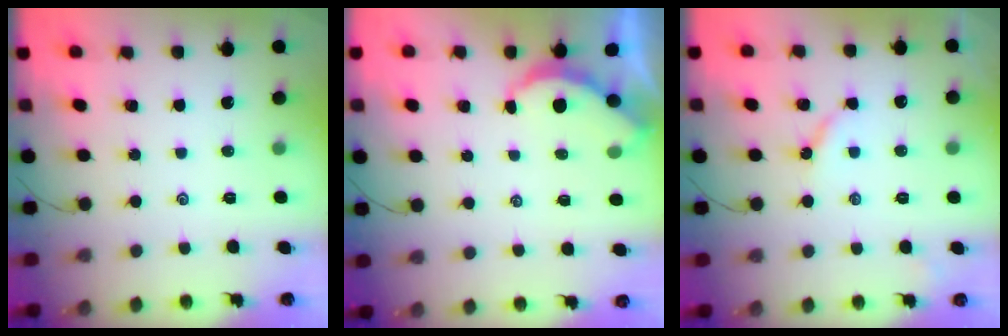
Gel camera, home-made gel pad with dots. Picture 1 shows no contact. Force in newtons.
{"total": 2.6, "press": 2.6, "slide": 0.3}
{"total": 4.4, "press": 4.4, "slide": 0.4}